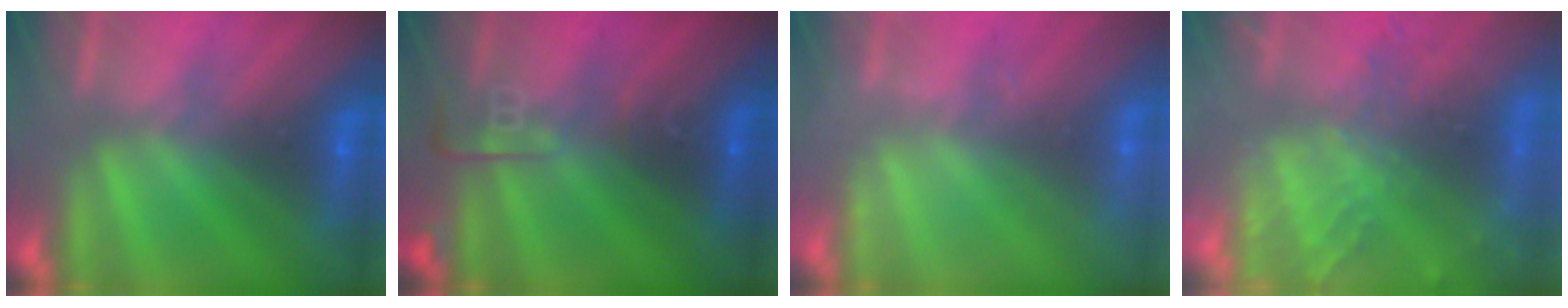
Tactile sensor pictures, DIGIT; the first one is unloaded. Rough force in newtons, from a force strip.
{"total": 2.6}
{"total": 2.3}
{"total": 6.8}